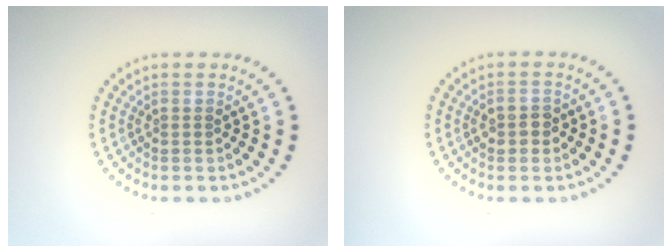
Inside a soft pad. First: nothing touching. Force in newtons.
{"total": 1.8, "press": 1.8, "slide": 0.1}